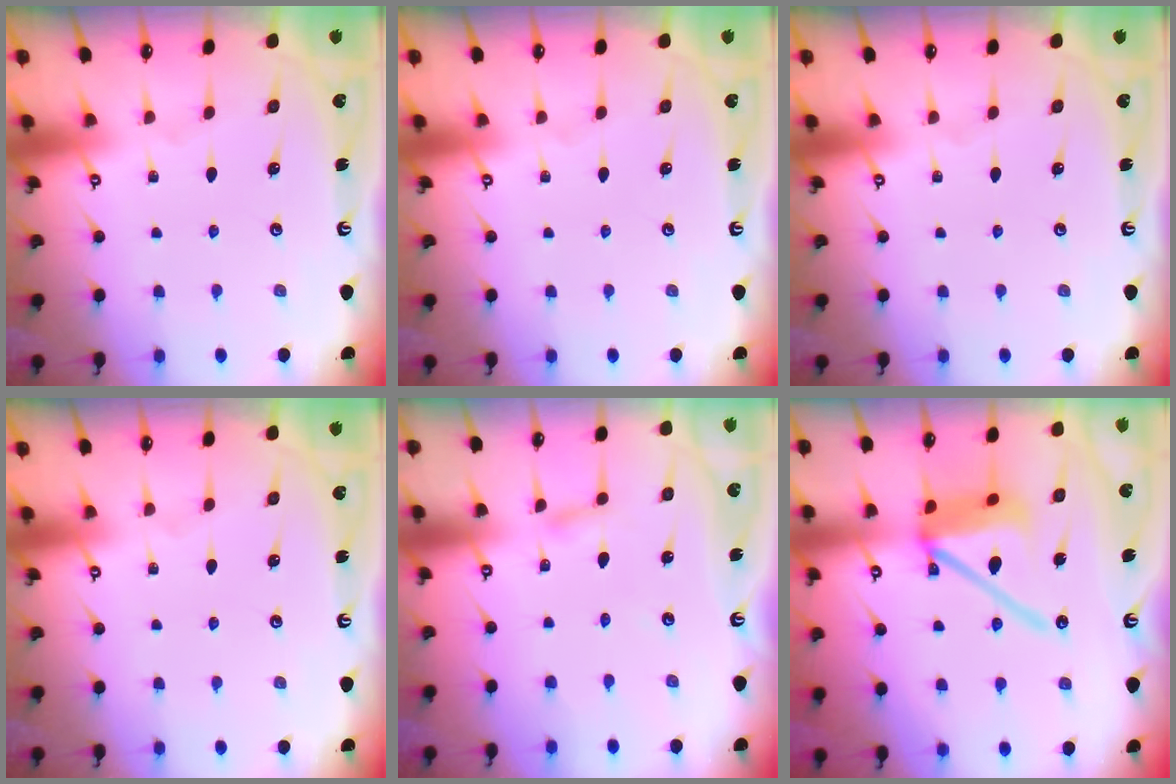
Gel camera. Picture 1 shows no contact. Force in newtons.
{"total": 0.0}
{"total": 0.0}
{"total": 0.0}
{"total": 2.4, "press": 2.4, "slide": 0.3}
{"total": 14.0, "press": 13.8, "slide": 2.0}